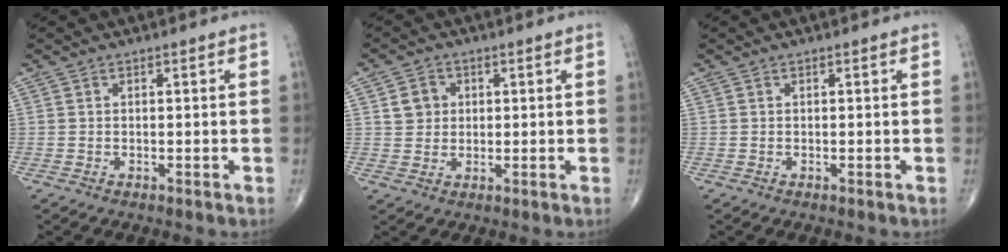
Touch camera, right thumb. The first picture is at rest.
{"total": 4.2, "force": [1.1, 3.8, 1.6], "torque": [-0.005, -0.001, 0.016]}
{"total": 0.0}